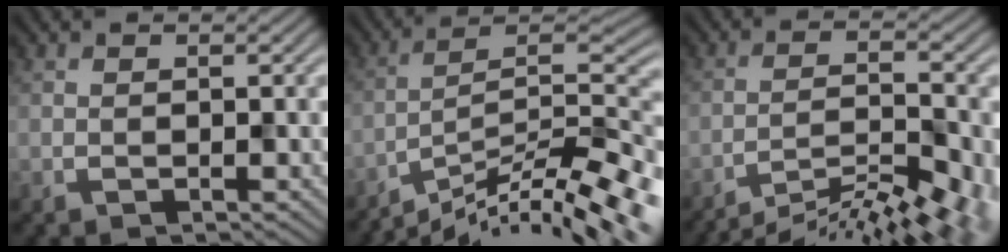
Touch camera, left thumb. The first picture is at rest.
{"total": 12.4, "force": [-10.3, 1.5, 6.8], "torque": [-0.101, 0.006, -0.168]}
{"total": 9.9, "force": [-8.8, 0.9, 4.5], "torque": [-0.067, 0.003, -0.122]}